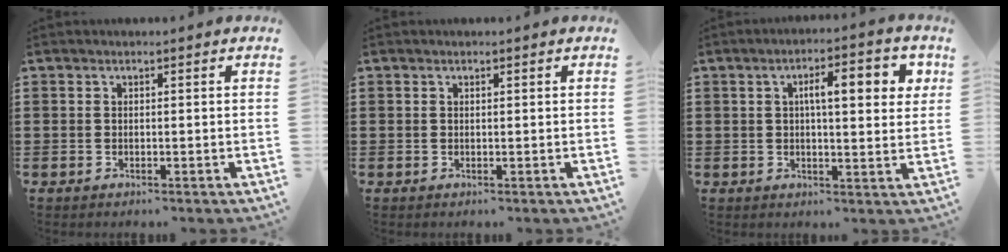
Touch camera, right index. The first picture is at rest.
{"total": 0.0}
{"total": 6.7, "force": [1.8, 2.0, 6.1], "torque": [-0.098, 0.000, 0.023]}